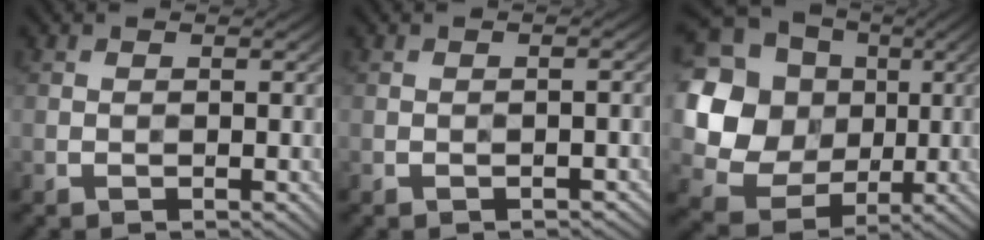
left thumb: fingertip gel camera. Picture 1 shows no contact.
{"total": 0.8, "force": [-0.5, 0.2, 0.5], "torque": [-0.006, 0.001, -0.006]}
{"total": 20.1, "force": [3.4, 18.2, 7.8], "torque": [-0.260, 0.029, 0.049]}